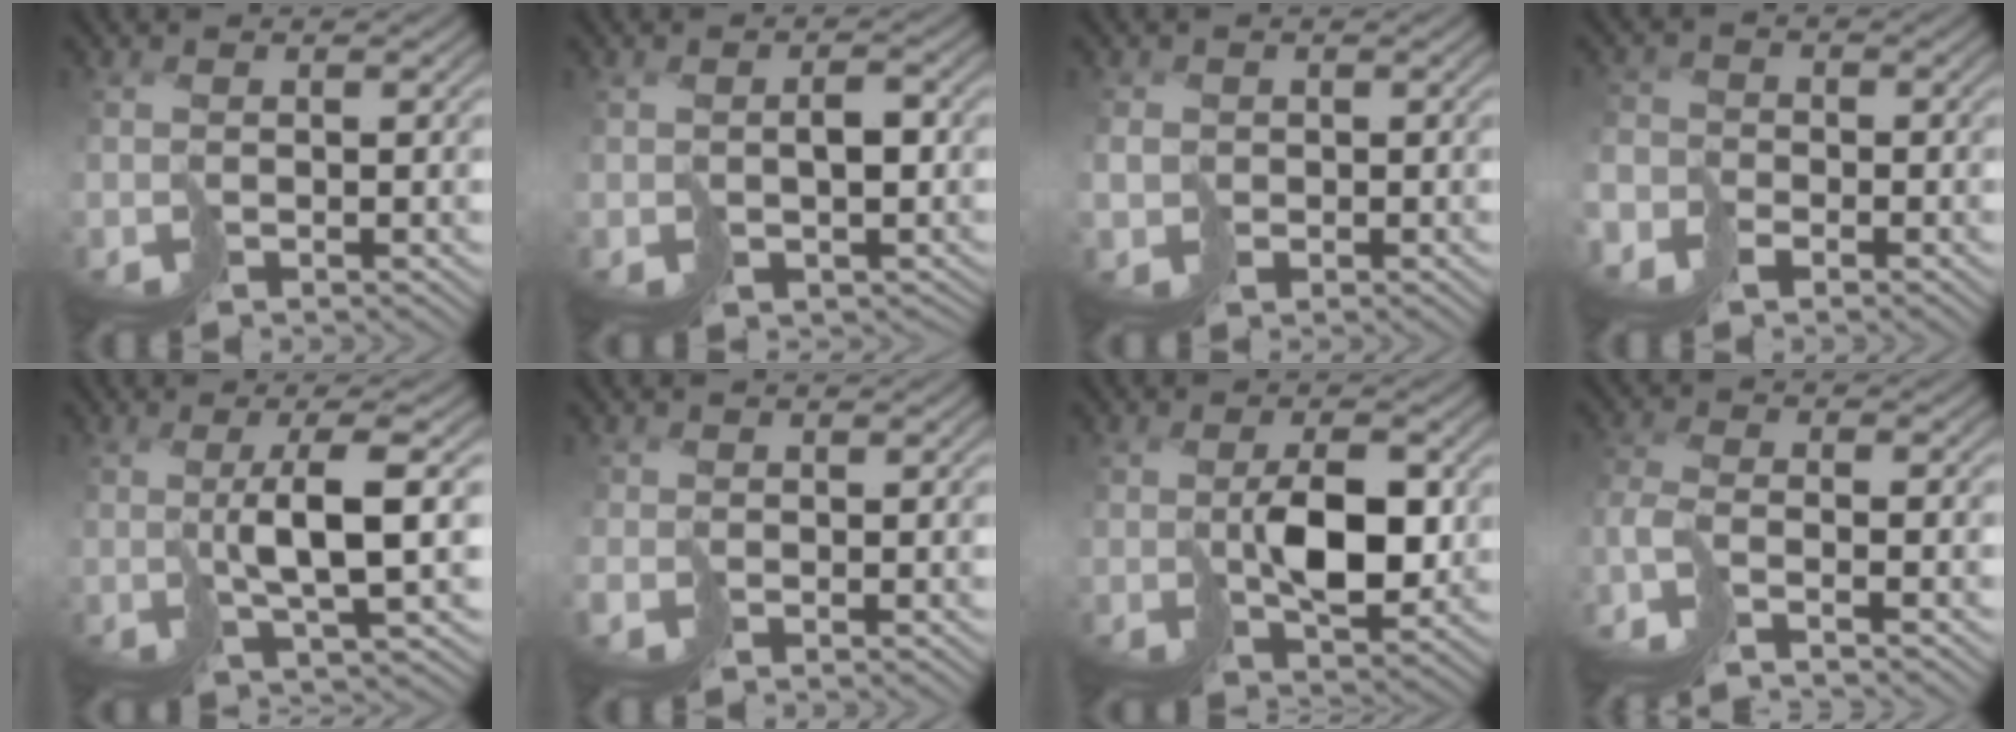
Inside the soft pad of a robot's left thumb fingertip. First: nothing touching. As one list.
[{"total": 3.6, "force": [-0.2, 2.6, 2.5], "torque": [-0.035, -0.007, 0.011]}, {"total": 1.2, "force": [0.1, 1.2, 0.2], "torque": [-0.005, 0.001, -0.002]}, {"total": 3.9, "force": [-2.8, 2.5, 1.0], "torque": [-0.016, -0.005, -0.063]}, {"total": 4.5, "force": [1.8, -0.4, 4.1], "torque": [-0.076, 0.012, 0.038]}, {"total": 0.9, "force": [-0.2, 0.8, 0.1], "torque": [0.007, -0.005, -0.004]}, {"total": 5.6, "force": [1.4, 2.7, 4.7], "torque": [-0.089, -0.005, 0.036]}, {"total": 4.7, "force": [-3.8, -0.1, 2.7], "torque": [-0.055, -0.001, -0.082]}]